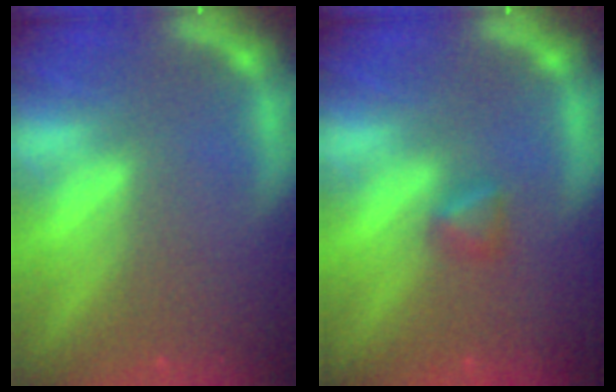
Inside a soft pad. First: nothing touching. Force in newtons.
{"total": 1.4}